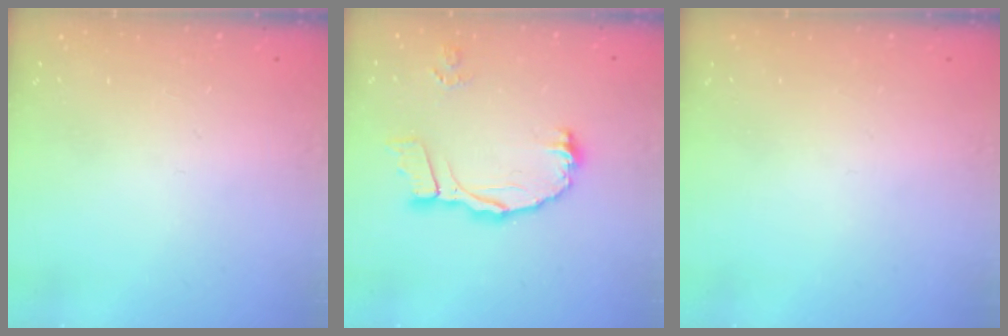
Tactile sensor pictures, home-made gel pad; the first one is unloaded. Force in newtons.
{"total": 11.1, "press": 10.9, "slide": 1.8}
{"total": 0.0}